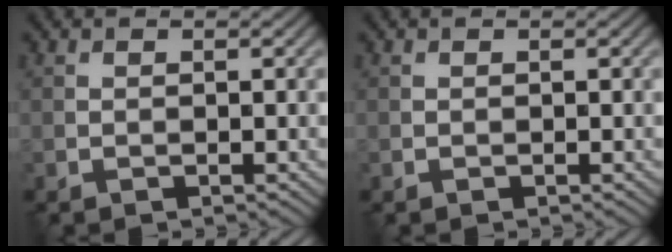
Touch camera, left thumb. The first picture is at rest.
{"total": 0.0}